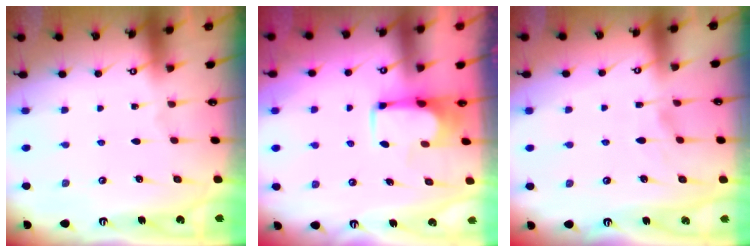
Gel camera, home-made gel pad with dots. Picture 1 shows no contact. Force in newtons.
{"total": 3.5, "press": 3.5, "slide": 0.2}
{"total": 1.7, "press": 1.4, "slide": 1.0}